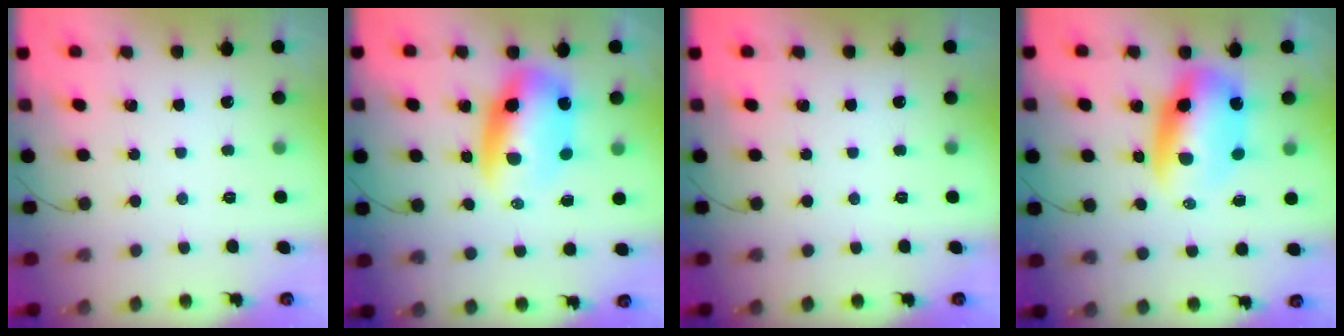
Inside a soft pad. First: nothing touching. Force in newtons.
{"total": 10.3, "press": 10.0, "slide": 2.5}
{"total": 0.0}
{"total": 10.3, "press": 10.0, "slide": 2.5}